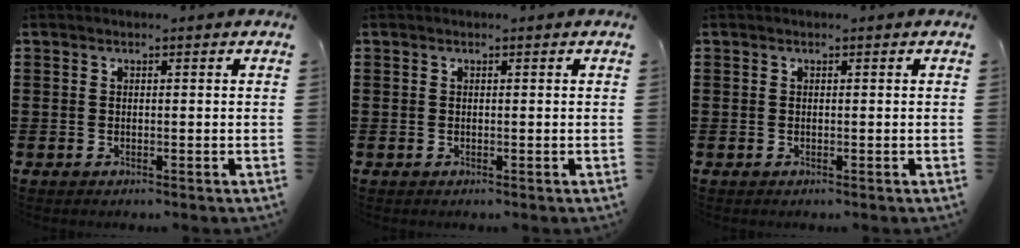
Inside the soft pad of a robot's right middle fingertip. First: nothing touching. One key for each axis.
{"total": 0.0}
{"total": 0.0}